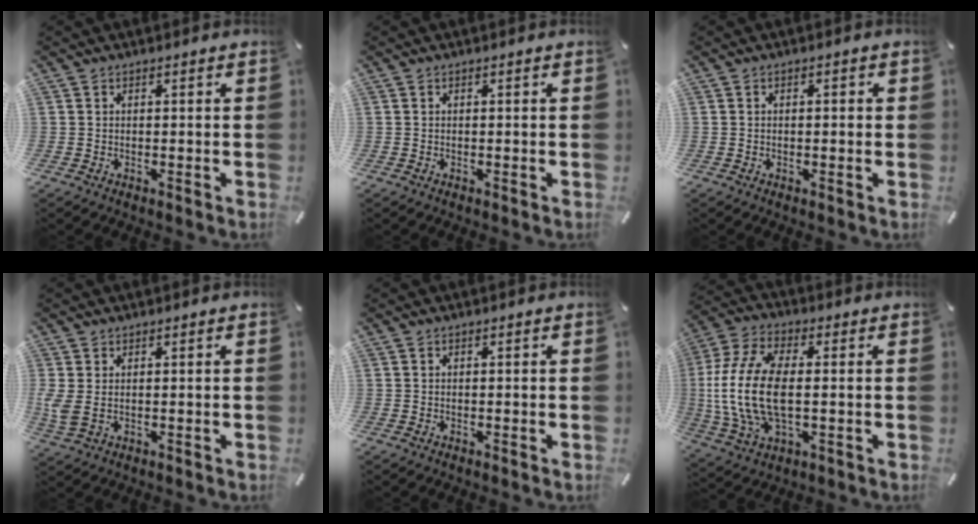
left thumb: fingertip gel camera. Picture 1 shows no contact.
{"total": 0.0}
{"total": 1.2, "force": [-0.3, 0.5, 1.1], "torque": [-0.020, 0.002, -0.006]}
{"total": 3.7, "force": [0.6, 1.9, 3.2], "torque": [-0.084, -0.007, 0.009]}
{"total": 0.0}
{"total": 16.7, "force": [0.1, 8.7, 14.2], "torque": [-0.314, -0.010, 0.002]}